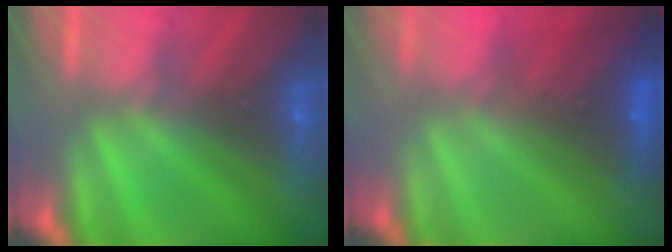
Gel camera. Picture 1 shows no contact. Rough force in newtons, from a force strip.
{"total": 2.8}